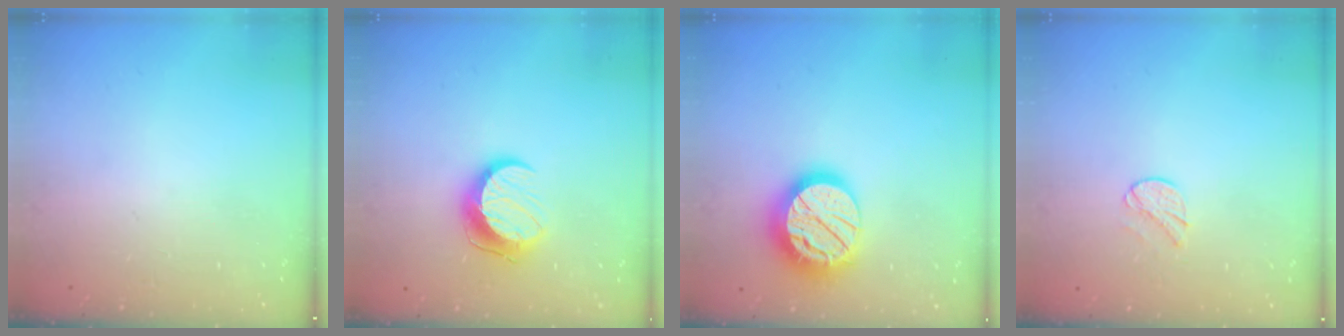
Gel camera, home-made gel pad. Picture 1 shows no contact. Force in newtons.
{"total": 10.2, "press": 10.2, "slide": 0.3}
{"total": 18.4, "press": 18.3, "slide": 1.4}
{"total": 5.3, "press": 5.3, "slide": 0.6}